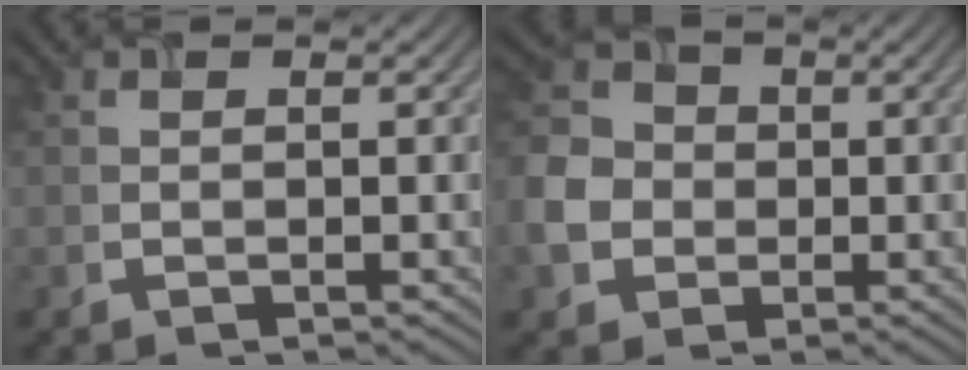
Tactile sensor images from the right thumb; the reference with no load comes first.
{"total": 6.1, "force": [-1.0, 5.4, 2.8], "torque": [-0.077, 0.001, -0.034]}